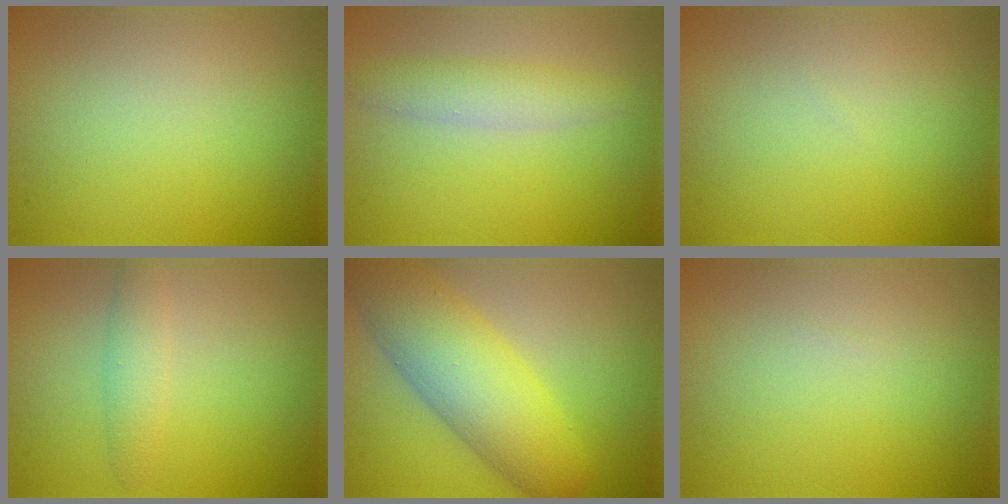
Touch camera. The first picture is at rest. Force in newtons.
{"total": 2.4, "press": 2.4, "slide": 0.1}
{"total": 0.0}
{"total": 1.9, "press": 1.9, "slide": 0.0}
{"total": 8.2, "press": 8.2, "slide": 0.2}
{"total": 0.0}